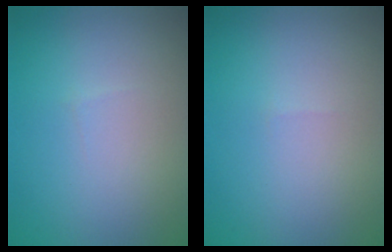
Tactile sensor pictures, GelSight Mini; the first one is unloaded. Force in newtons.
{"total": 0.0}